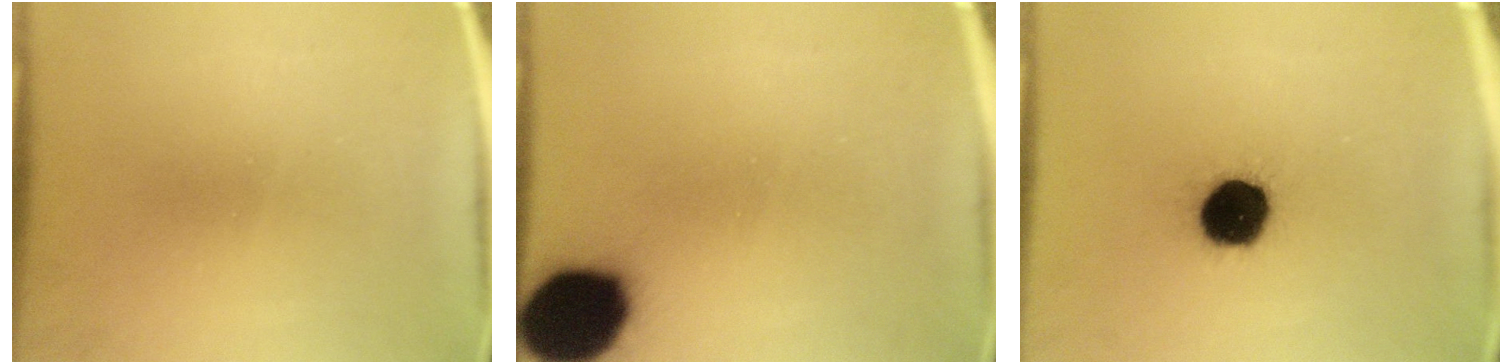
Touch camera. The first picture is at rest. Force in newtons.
{"total": 17.8}
{"total": 14.0}